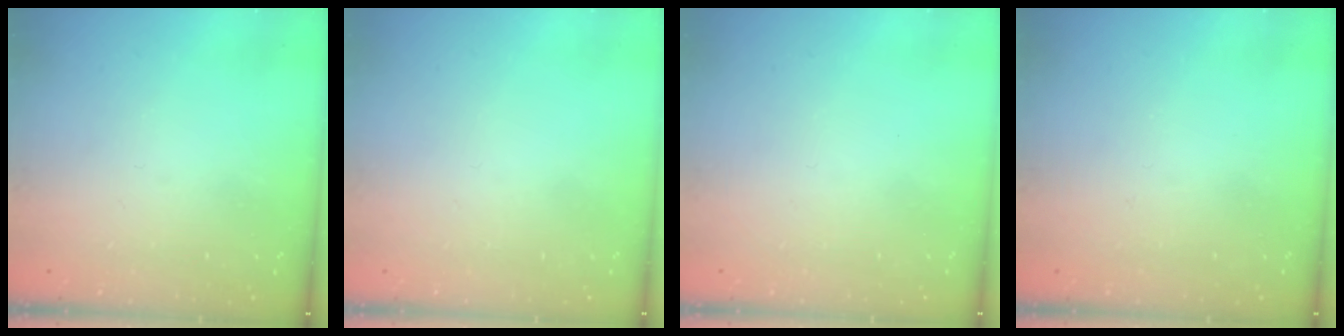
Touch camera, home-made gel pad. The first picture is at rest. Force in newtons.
{"total": 1.8, "press": 1.8, "slide": 0.1}
{"total": 1.6, "press": 1.6, "slide": 0.1}
{"total": 2.6, "press": 2.5, "slide": 0.3}